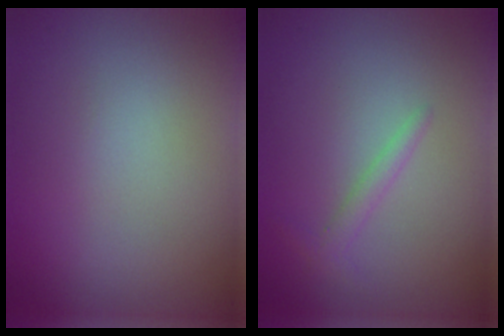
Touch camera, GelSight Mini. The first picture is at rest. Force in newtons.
{"total": 1.2, "press": 1.2, "slide": 0.1}